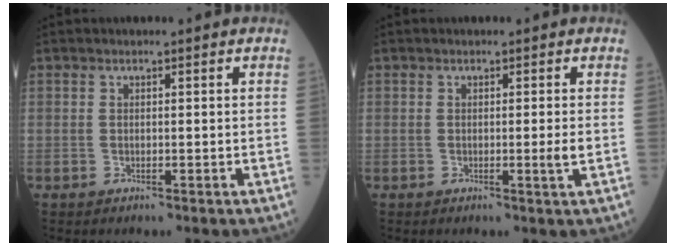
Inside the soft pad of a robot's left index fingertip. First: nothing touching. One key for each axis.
{"total": 1.7, "fx": -0.3, "fy": -0.5, "fz": 1.6, "tx": -0.025, "ty": -0.006, "tz": -0.004}